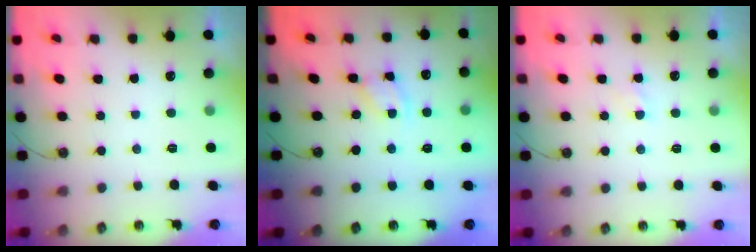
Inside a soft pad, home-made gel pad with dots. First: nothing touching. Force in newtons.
{"total": 2.7, "press": 2.7, "slide": 0.1}
{"total": 2.7, "press": 2.6, "slide": 0.4}